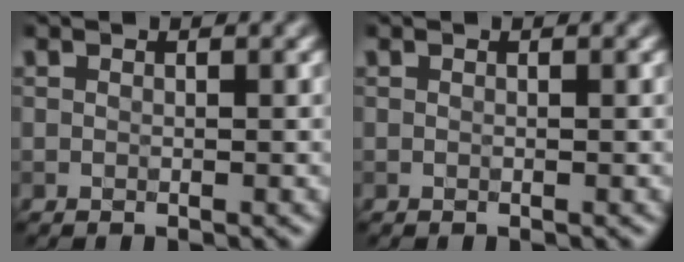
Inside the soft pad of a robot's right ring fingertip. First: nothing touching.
{"total": 0.0}